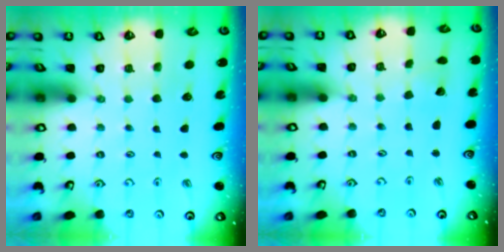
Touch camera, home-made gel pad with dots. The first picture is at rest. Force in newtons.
{"total": 1.1, "press": 1.1, "slide": 0.1}